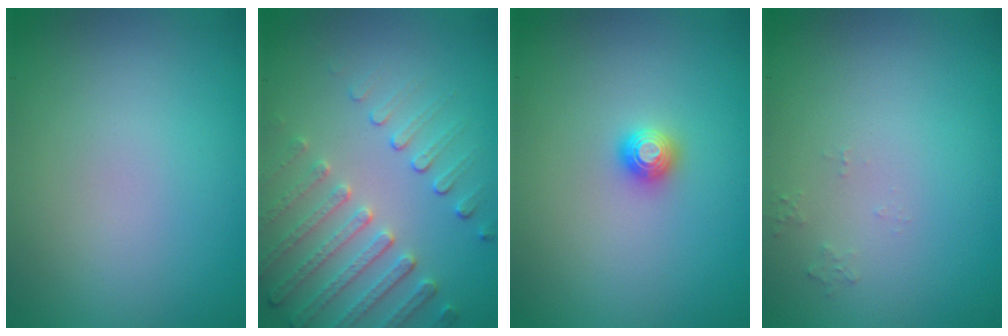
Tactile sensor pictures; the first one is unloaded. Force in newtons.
{"total": 4.7, "press": 3.6, "slide": 3.0}
{"total": 1.1, "press": 1.1, "slide": 0.1}
{"total": 0.8, "press": 0.7, "slide": 0.2}